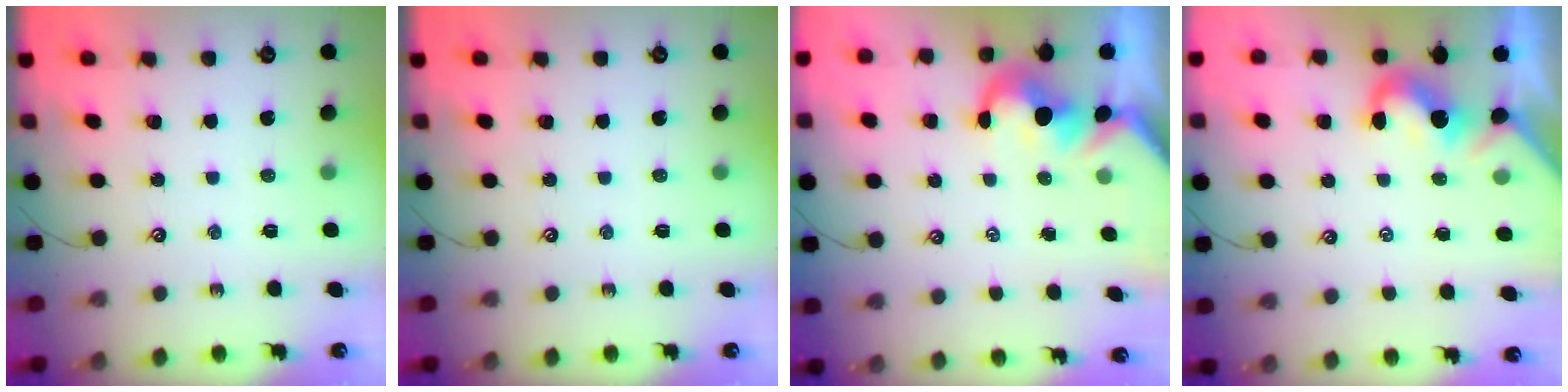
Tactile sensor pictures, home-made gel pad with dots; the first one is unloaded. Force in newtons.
{"total": 0.0}
{"total": 3.0, "press": 2.8, "slide": 1.1}
{"total": 0.0}